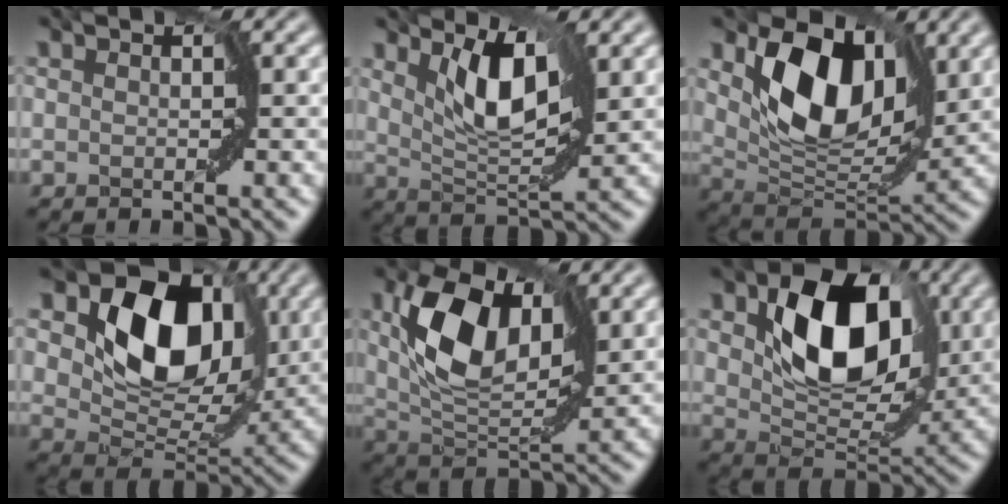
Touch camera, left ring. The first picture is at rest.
{"total": 4.9, "force": [2.3, 1.7, 4.0], "torque": [-0.077, -0.007, 0.041]}
{"total": 8.8, "force": [3.1, 5.3, 6.2], "torque": [-0.115, -0.012, 0.058]}
{"total": 10.5, "force": [3.4, 7.0, 7.0], "torque": [-0.112, -0.002, 0.051]}
{"total": 8.5, "force": [2.7, 4.6, 6.7], "torque": [-0.137, 0.001, 0.046]}
{"total": 10.0, "force": [2.9, 6.2, 7.3], "torque": [-0.123, 0.000, 0.050]}